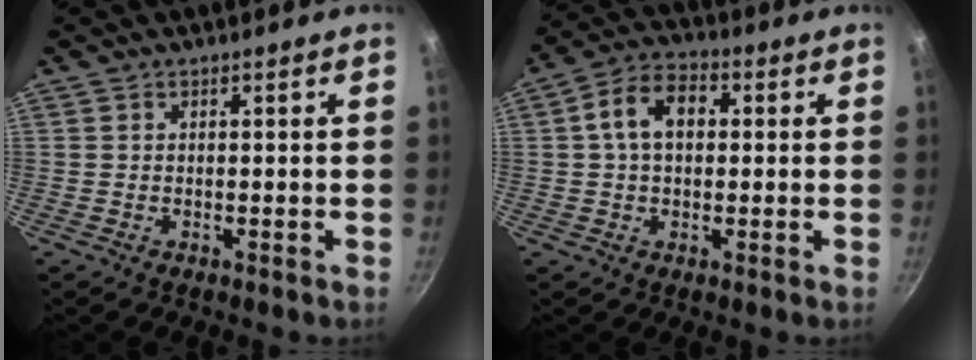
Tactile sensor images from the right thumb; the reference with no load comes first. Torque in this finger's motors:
{"motor_torque": [0.47, 2.21, 1.14, -0.12, 0.06]}